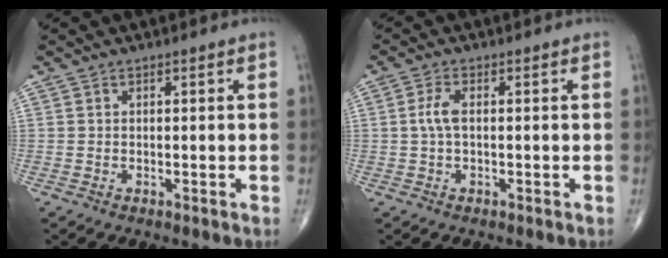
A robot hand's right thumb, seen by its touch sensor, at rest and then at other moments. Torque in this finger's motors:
{"motor_torque": [-0.07, 0.28, 0.90, 0.12, 0.02]}